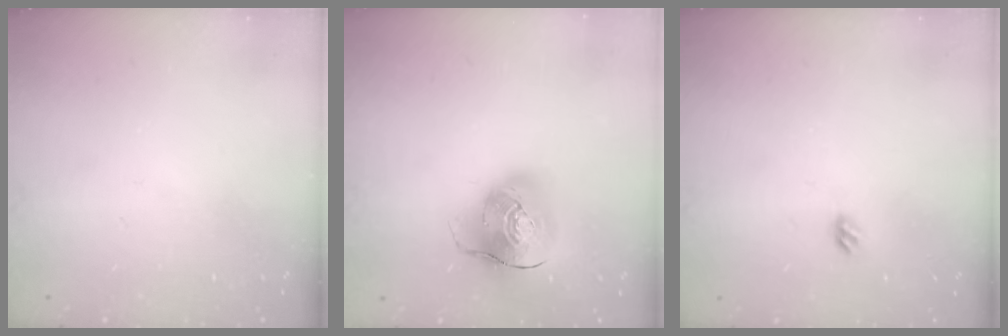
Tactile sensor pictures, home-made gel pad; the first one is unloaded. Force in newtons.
{"total": 13.0, "press": 12.8, "slide": 2.4}
{"total": 3.2, "press": 3.1, "slide": 0.8}